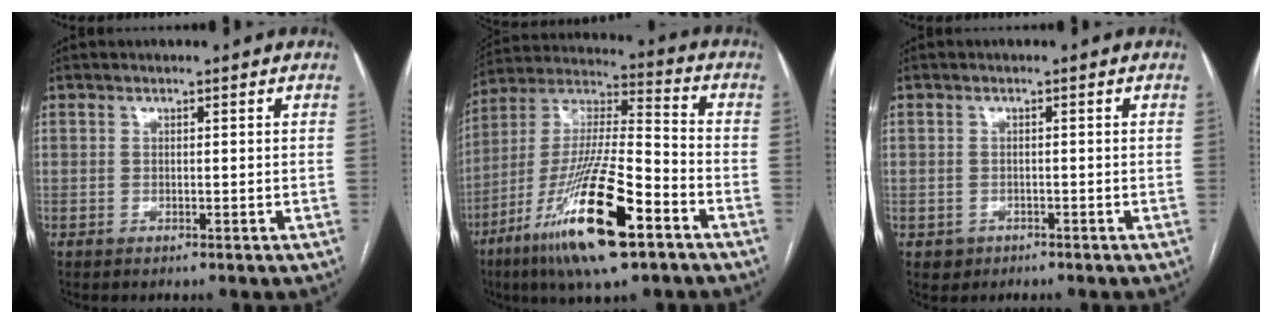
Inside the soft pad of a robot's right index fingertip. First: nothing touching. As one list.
[{"total": 20.6, "force": [-10.5, 3.2, 17.4], "torque": [-0.350, -0.035, -0.187]}, {"total": 1.8, "force": [-0.9, 1.6, 0.0], "torque": [0.003, 0.008, -0.012]}]